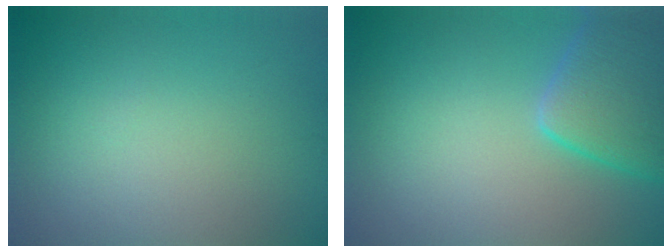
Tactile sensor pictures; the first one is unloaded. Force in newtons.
{"total": 5.9, "press": 5.9, "slide": 0.5}